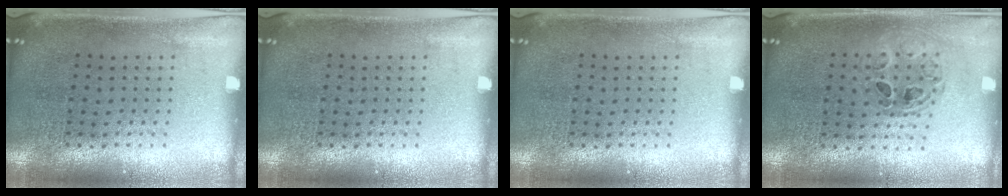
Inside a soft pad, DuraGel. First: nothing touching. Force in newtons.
{"total": 0.0}
{"total": 0.0}
{"total": 0.9, "press": 0.8, "slide": 0.1}